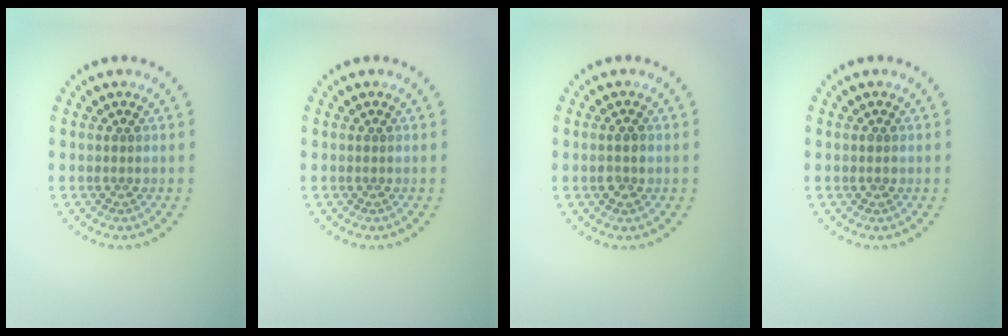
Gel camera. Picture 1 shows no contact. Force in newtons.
{"total": 0.0}
{"total": 1.4, "press": 1.4, "slide": 0.2}
{"total": 1.0, "press": 1.0, "slide": 0.1}